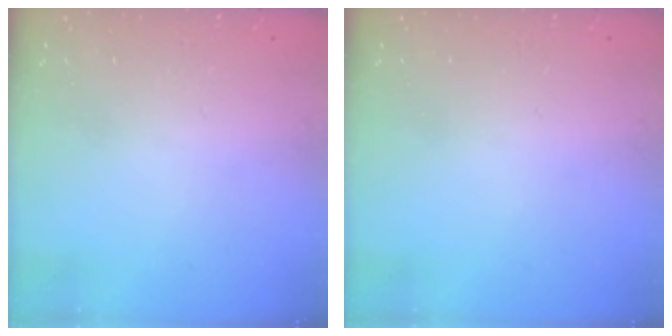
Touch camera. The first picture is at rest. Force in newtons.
{"total": 0.0}